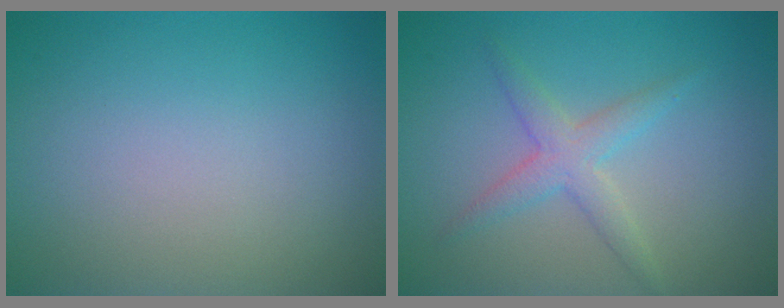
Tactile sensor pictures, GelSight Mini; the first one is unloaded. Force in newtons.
{"total": 2.6, "press": 2.6, "slide": 0.1}